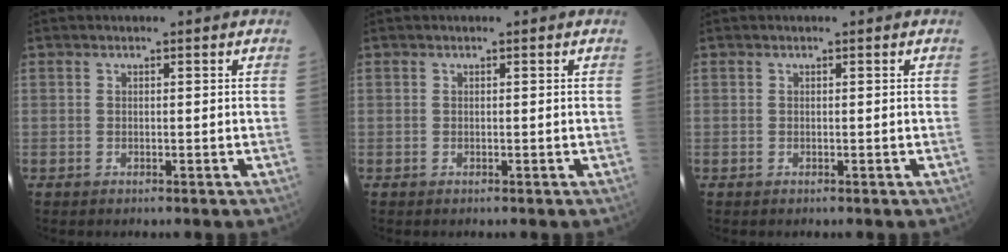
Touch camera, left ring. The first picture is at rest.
{"total": 0.0}
{"total": 0.0}